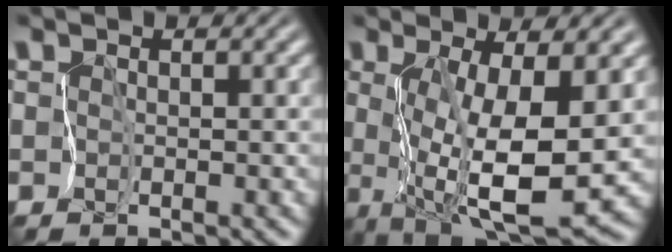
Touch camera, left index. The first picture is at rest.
{"total": 8.6, "force": [0.2, 2.4, 8.3], "torque": [-0.156, -0.019, 0.009]}